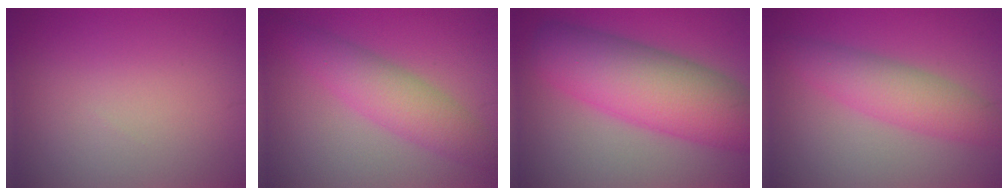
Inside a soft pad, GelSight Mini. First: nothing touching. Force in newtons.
{"total": 4.5, "press": 4.5, "slide": 0.1}
{"total": 9.9, "press": 9.9, "slide": 0.4}
{"total": 4.5, "press": 4.5, "slide": 0.1}